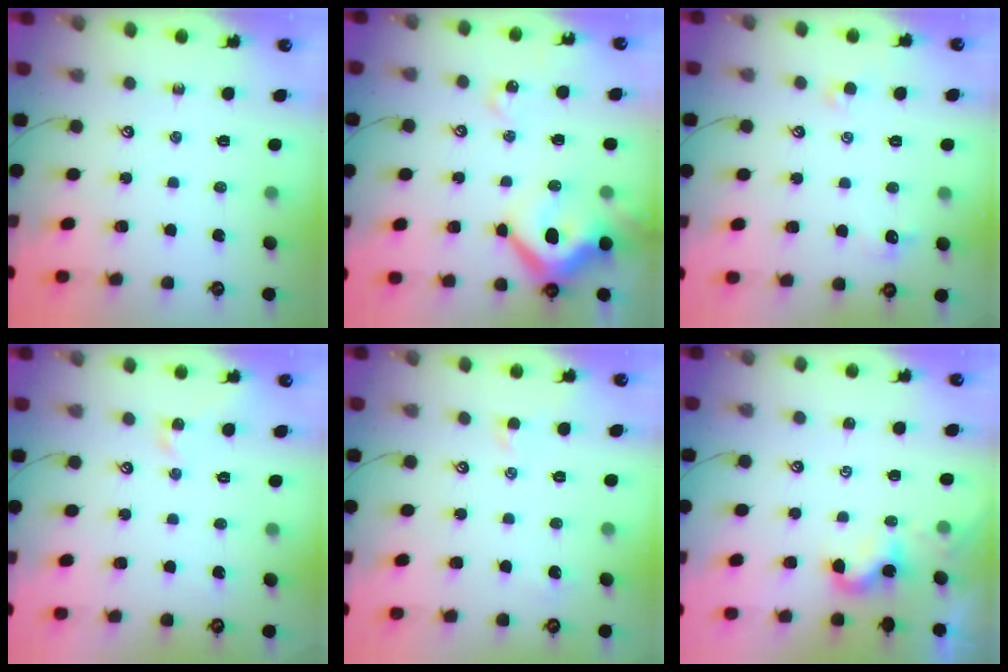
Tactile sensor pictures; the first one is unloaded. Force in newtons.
{"total": 15.0, "press": 14.9, "slide": 1.6}
{"total": 1.0, "press": 0.8, "slide": 0.7}
{"total": 1.6, "press": 1.5, "slide": 0.4}
{"total": 0.6, "press": 0.4, "slide": 0.5}
{"total": 0.6, "press": 0.6, "slide": 0.3}